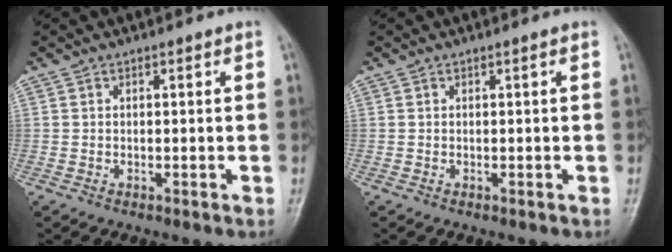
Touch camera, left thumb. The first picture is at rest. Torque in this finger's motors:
{"motor_torque": [0.01, 0.01, -0.07, -0.08, 0.00]}